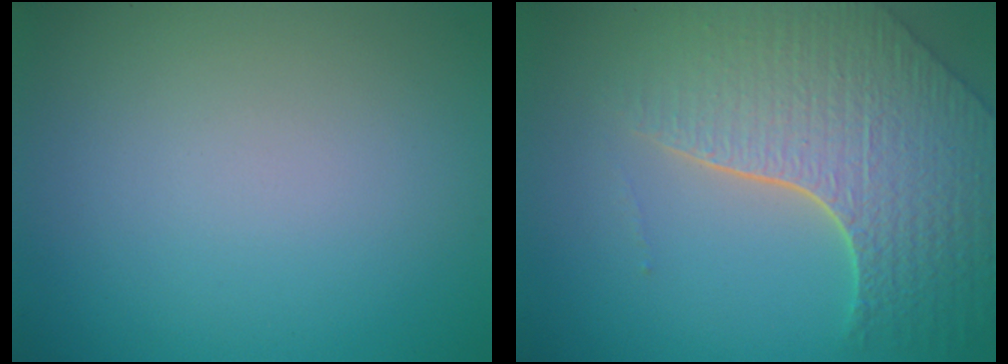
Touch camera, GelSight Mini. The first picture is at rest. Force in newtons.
{"total": 8.2, "press": 5.9, "slide": 5.8}